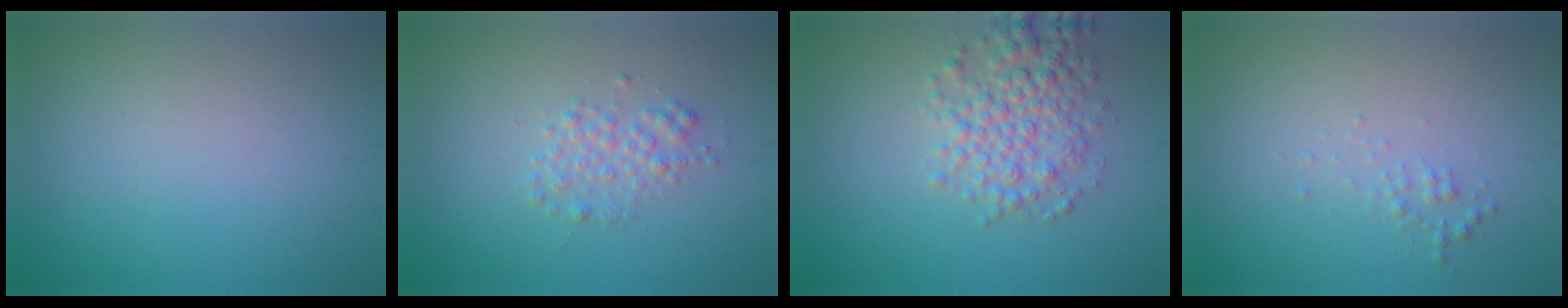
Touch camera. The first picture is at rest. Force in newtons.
{"total": 2.0, "press": 2.0, "slide": 0.0}
{"total": 4.3, "press": 4.3, "slide": 0.1}
{"total": 0.9, "press": 0.9, "slide": 0.0}